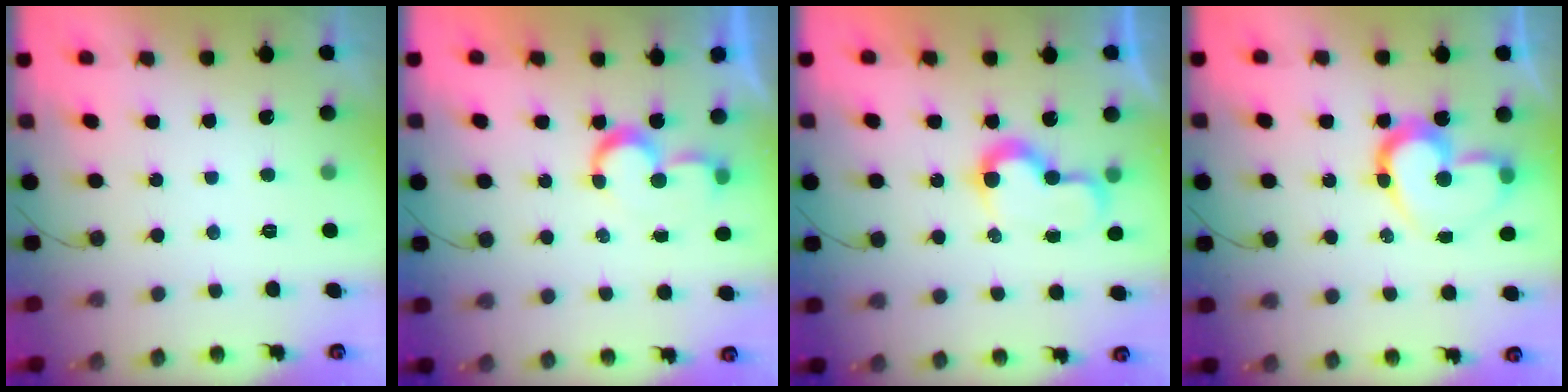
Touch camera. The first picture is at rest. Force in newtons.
{"total": 5.5, "press": 5.4, "slide": 0.5}
{"total": 8.1, "press": 8.1, "slide": 0.2}
{"total": 13.5, "press": 13.4, "slide": 1.4}